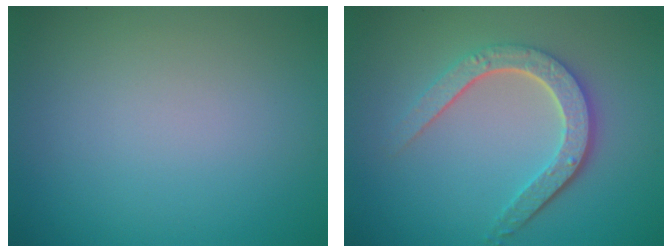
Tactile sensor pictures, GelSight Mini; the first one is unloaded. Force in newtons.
{"total": 4.8, "press": 3.7, "slide": 3.0}